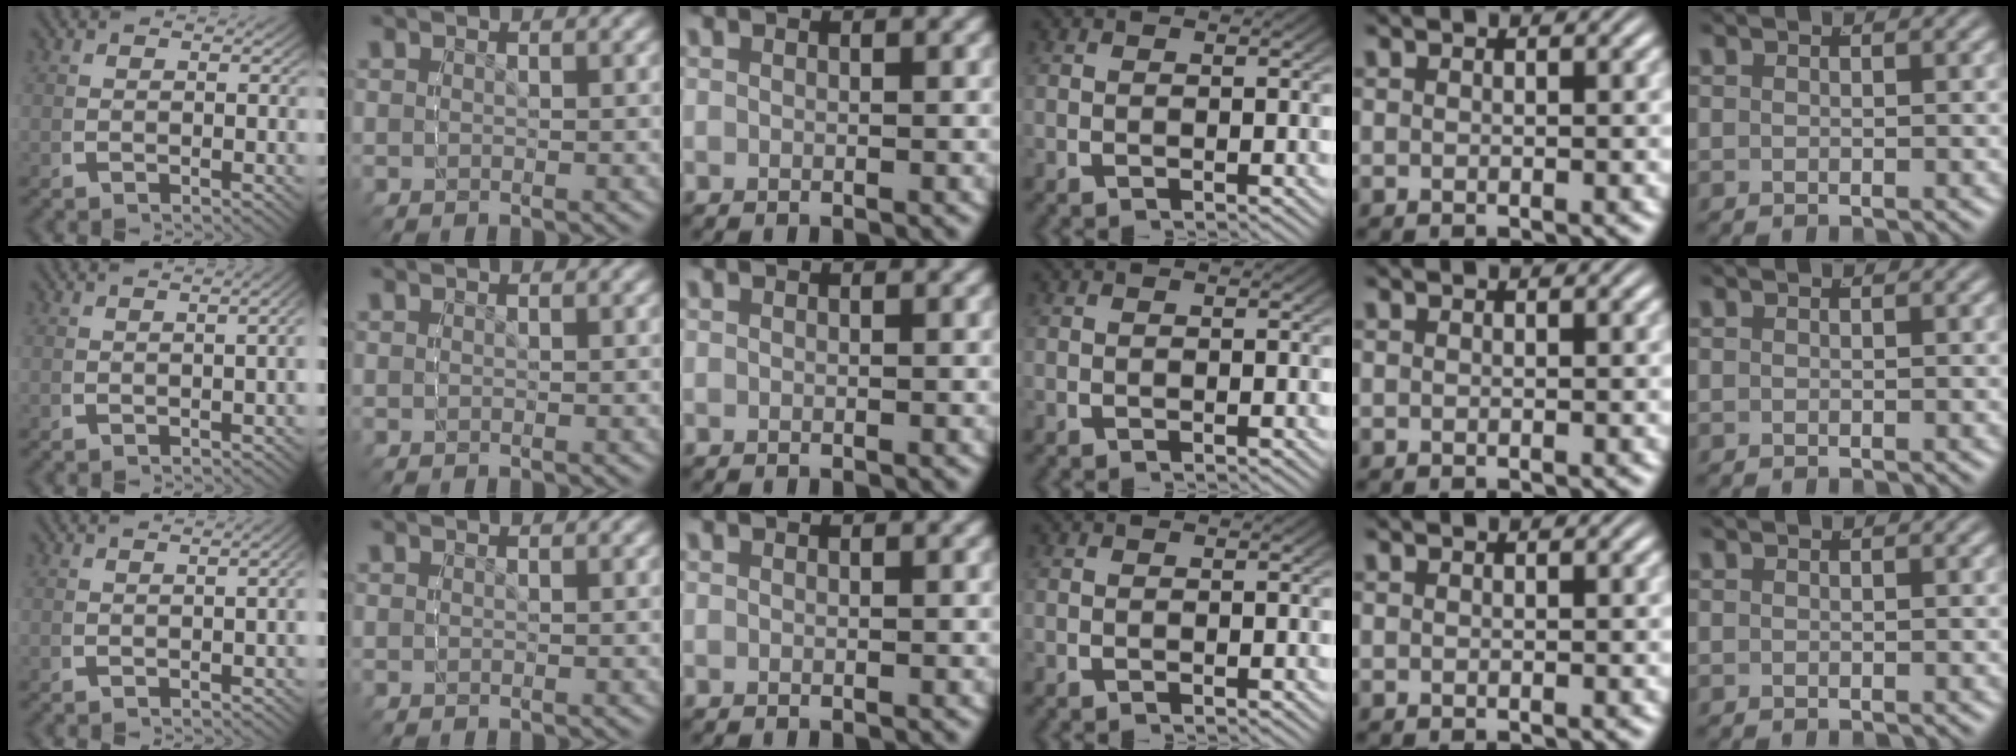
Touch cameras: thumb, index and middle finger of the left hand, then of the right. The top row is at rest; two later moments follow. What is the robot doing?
{"motion": "grasp_and_lifting", "object": "bottle"}